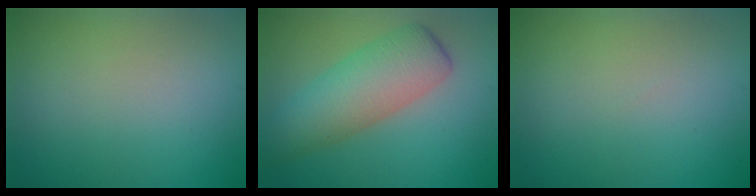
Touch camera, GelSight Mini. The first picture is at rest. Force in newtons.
{"total": 6.3, "press": 6.3, "slide": 0.2}
{"total": 0.0}